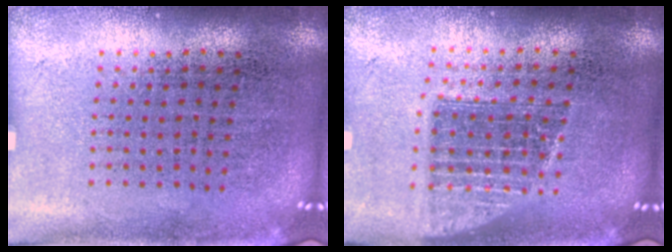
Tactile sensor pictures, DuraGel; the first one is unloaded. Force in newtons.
{"total": 1.3, "press": 1.1, "slide": 0.7}